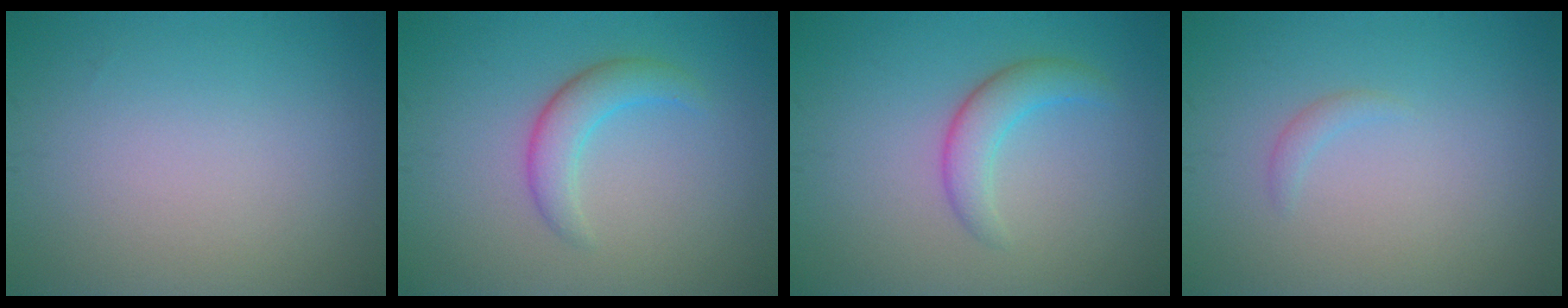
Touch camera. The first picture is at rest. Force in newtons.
{"total": 2.9, "press": 2.9, "slide": 0.2}
{"total": 2.9, "press": 2.9, "slide": 0.1}
{"total": 0.8, "press": 0.8, "slide": 0.1}